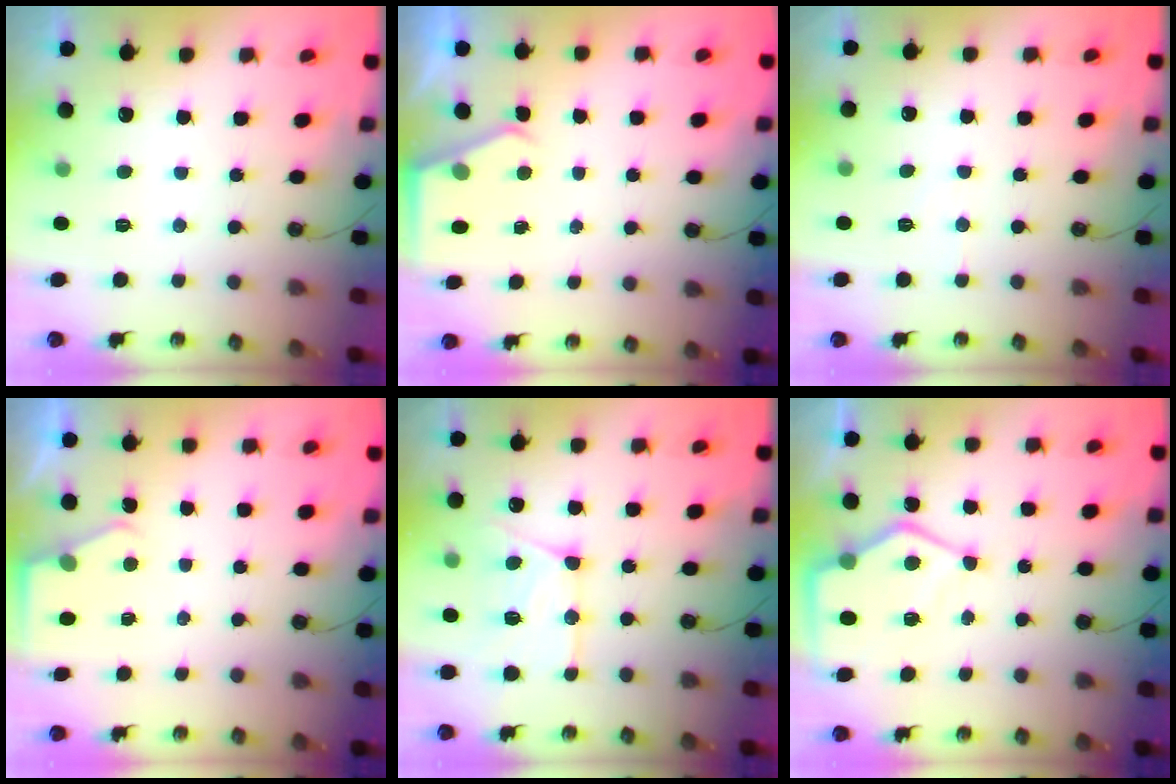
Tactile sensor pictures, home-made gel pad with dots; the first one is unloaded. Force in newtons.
{"total": 3.1, "press": 3.1, "slide": 0.5}
{"total": 5.1, "press": 5.1, "slide": 0.7}
{"total": 2.3, "press": 2.3, "slide": 0.4}
{"total": 14.9, "press": 14.8, "slide": 1.6}
{"total": 9.5, "press": 9.4, "slide": 1.1}